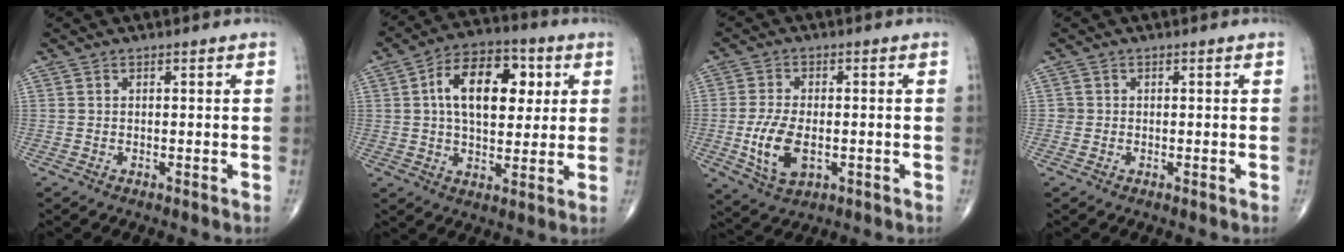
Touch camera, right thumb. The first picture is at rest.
{"total": 15.1, "force": [3.4, 8.7, 11.8], "torque": [-0.163, 0.007, 0.050]}
{"total": 8.8, "force": [-1.7, 4.8, 7.2], "torque": [-0.141, -0.006, -0.026]}
{"total": 0.8, "force": [-0.1, 0.8, 0.0], "torque": [0.003, 0.003, -0.004]}